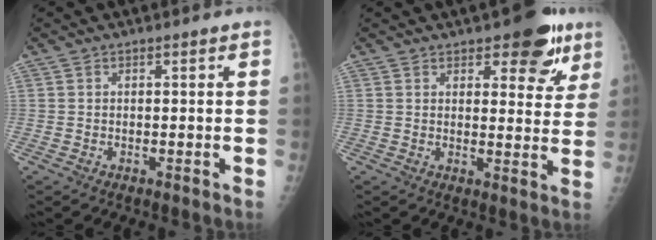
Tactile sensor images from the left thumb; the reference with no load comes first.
{"total": 9.7, "force": [5.8, 4.4, 6.3], "torque": [-0.039, -0.026, 0.073]}